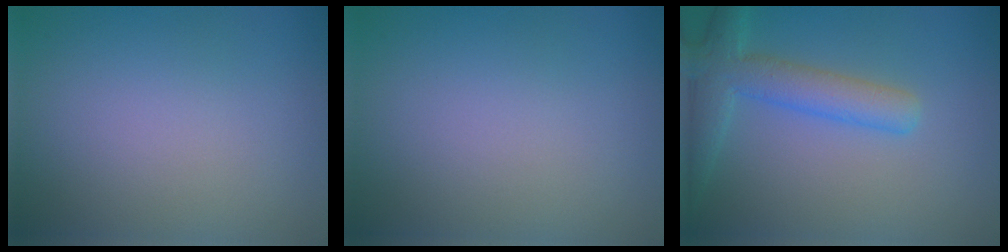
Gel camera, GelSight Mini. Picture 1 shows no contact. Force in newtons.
{"total": 0.0}
{"total": 4.6, "press": 4.6, "slide": 0.2}